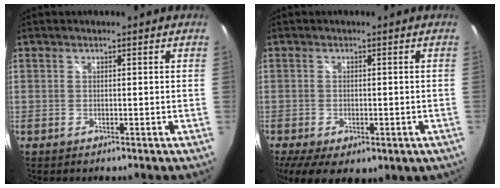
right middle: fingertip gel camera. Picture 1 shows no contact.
{"total": 11.3, "force": [-5.6, 6.0, 7.8], "torque": [-0.158, -0.040, -0.073]}